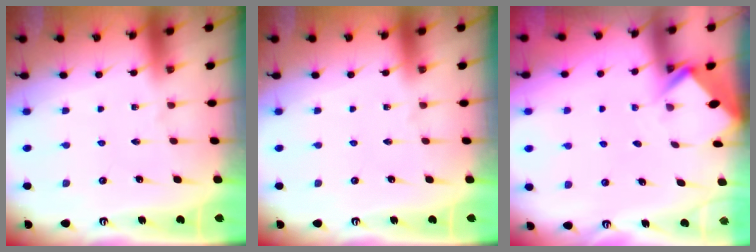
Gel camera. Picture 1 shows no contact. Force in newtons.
{"total": 0.0}
{"total": 2.8, "press": 2.8, "slide": 0.2}